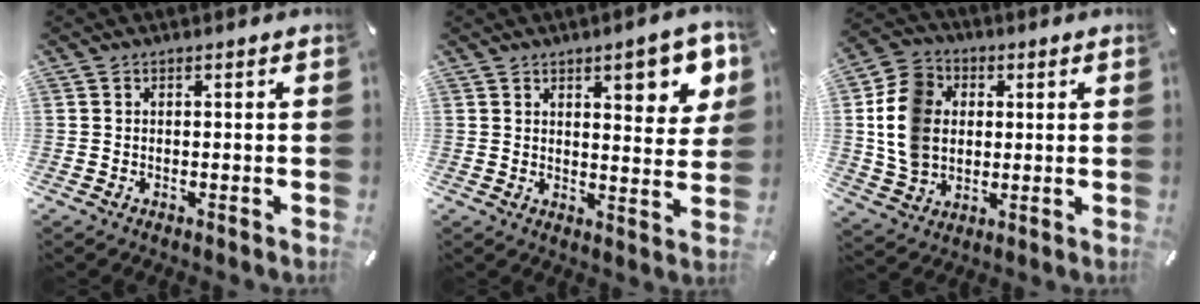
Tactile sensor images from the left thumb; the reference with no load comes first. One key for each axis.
{"total": 9.7, "fx": 5.5, "fy": 3.6, "fz": 7.2, "tx": -0.092, "ty": -0.026, "tz": 0.087}
{"total": 12.1, "fx": 1.0, "fy": 10.5, "fz": 6.0, "tx": -0.145, "ty": 0.016, "tz": 0.021}